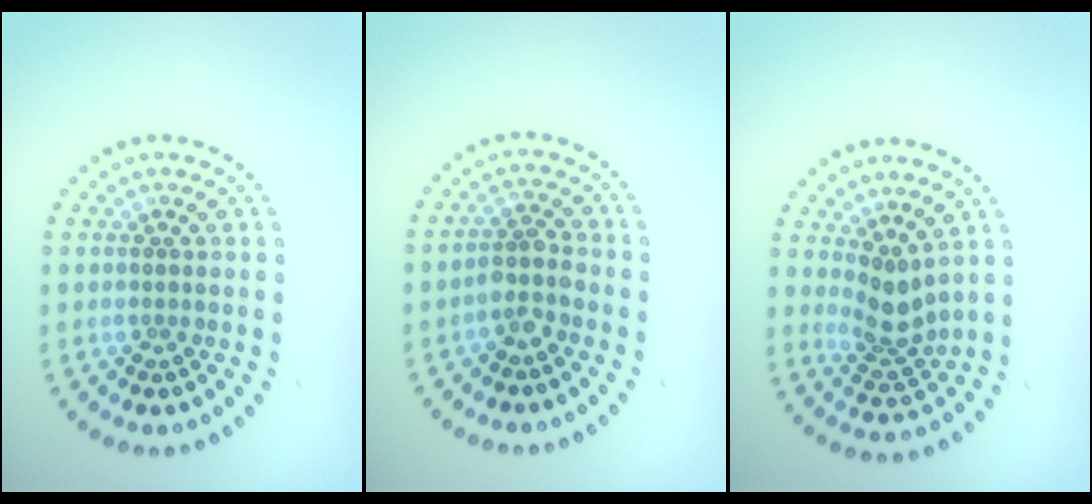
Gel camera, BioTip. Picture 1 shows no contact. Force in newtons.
{"total": 2.3, "press": 1.9, "slide": 1.3}
{"total": 2.8, "press": 2.1, "slide": 1.9}